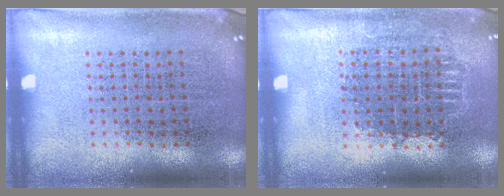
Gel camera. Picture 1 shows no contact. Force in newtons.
{"total": 0.7, "press": 0.7, "slide": 0.1}